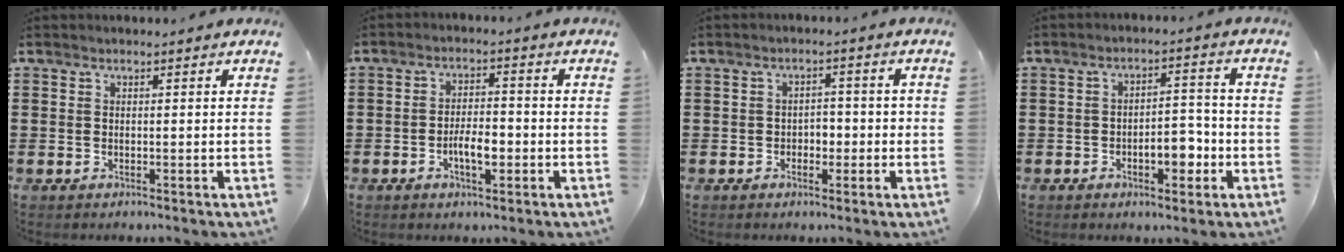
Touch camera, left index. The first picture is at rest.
{"total": 4.6, "force": [-1.3, 1.9, 4.0], "torque": [-0.069, 0.009, -0.024]}
{"total": 2.4, "force": [-1.0, 1.8, 1.3], "torque": [-0.030, 0.006, -0.025]}
{"total": 5.8, "force": [-2.2, 2.7, 4.5], "torque": [-0.068, 0.008, -0.043]}